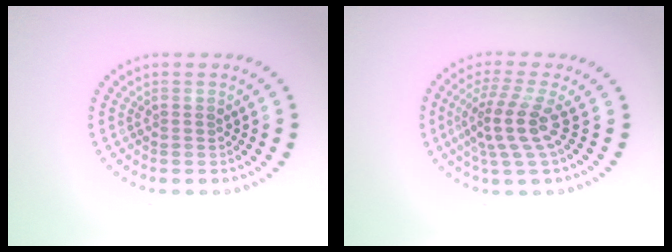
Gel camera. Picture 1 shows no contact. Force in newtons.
{"total": 3.7, "press": 2.6, "slide": 2.6}